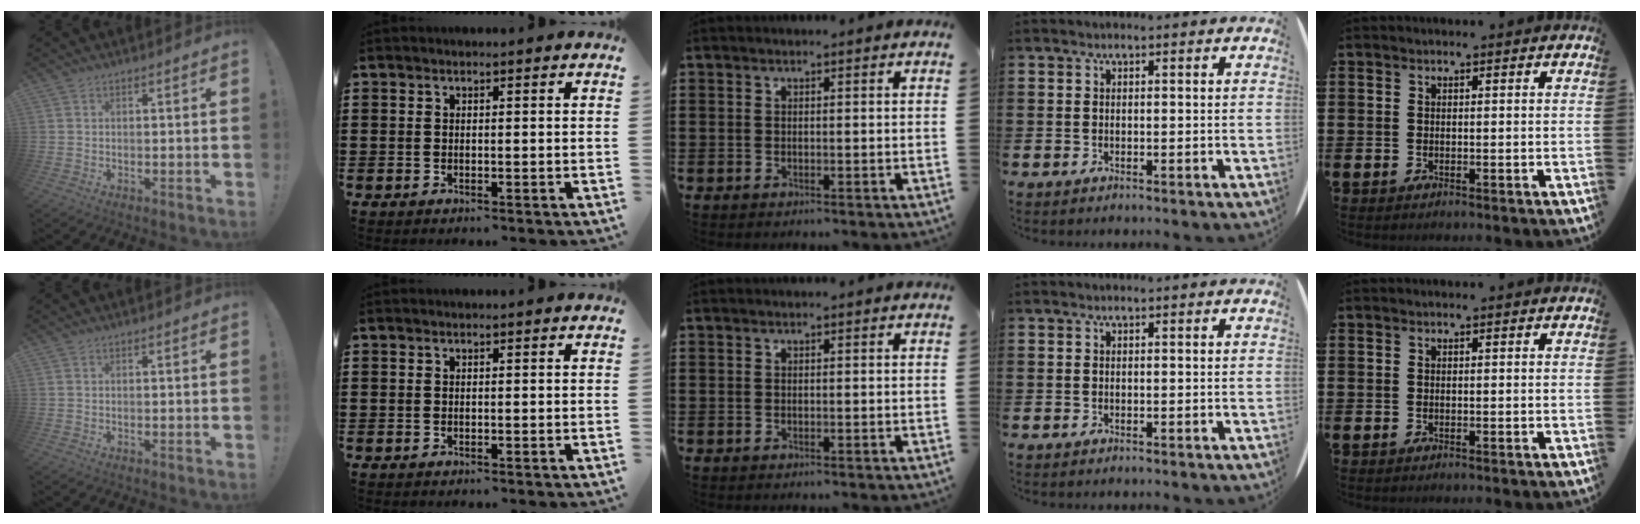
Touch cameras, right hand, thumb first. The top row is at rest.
{}